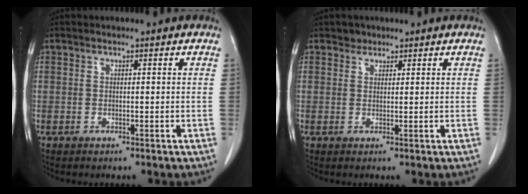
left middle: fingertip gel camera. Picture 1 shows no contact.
{"total": 1.3, "force": [1.0, 0.8, 0.0], "torque": [0.006, -0.001, 0.012]}